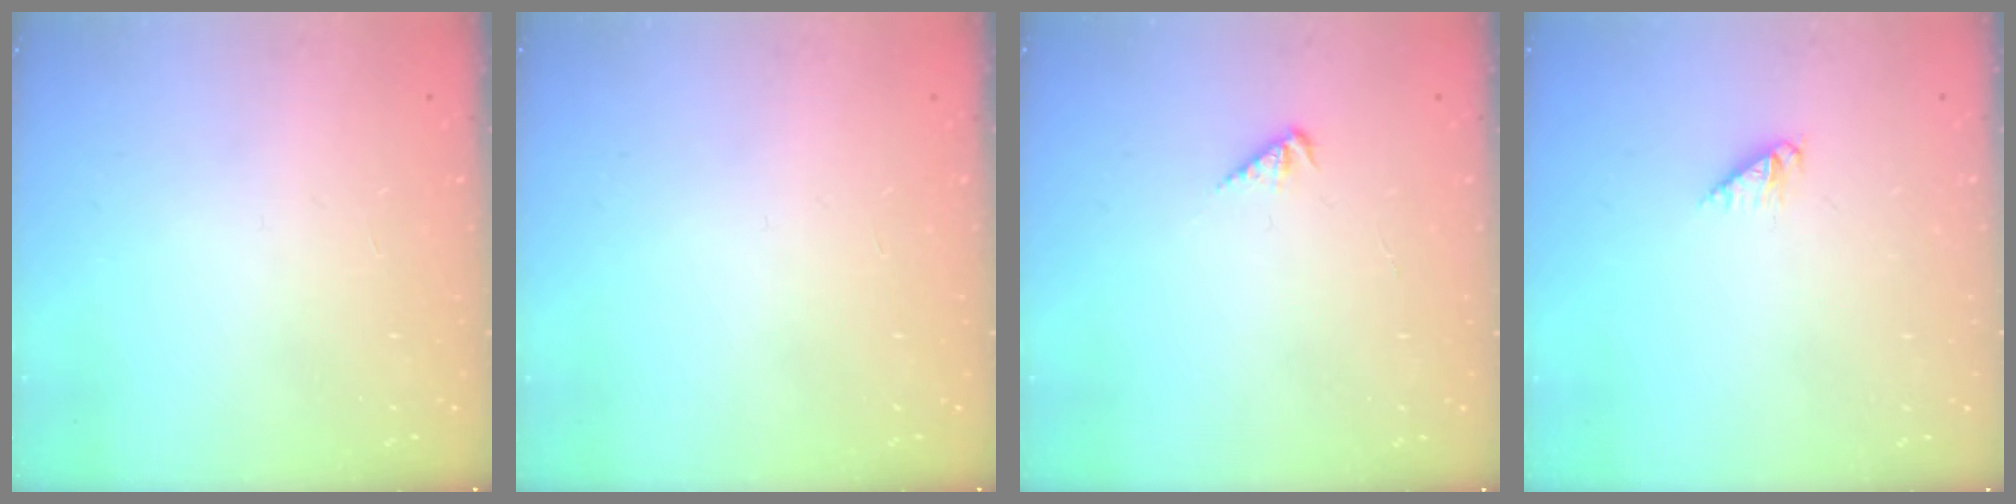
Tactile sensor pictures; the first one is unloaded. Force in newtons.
{"total": 0.0}
{"total": 2.1, "press": 2.1, "slide": 0.2}
{"total": 3.0, "press": 3.0, "slide": 0.4}